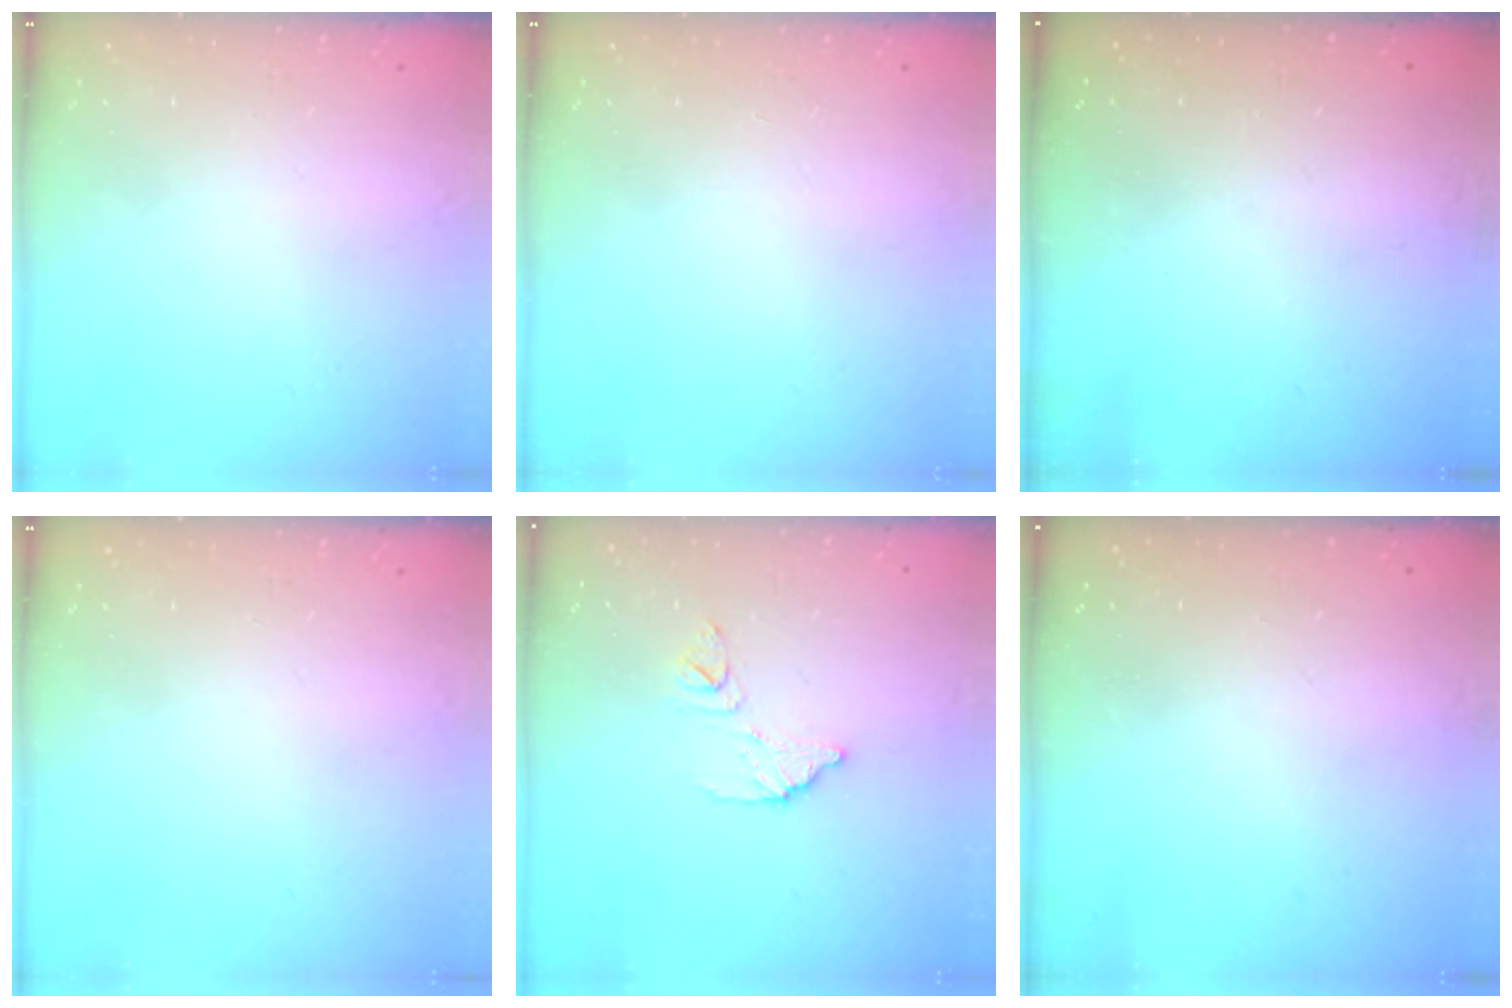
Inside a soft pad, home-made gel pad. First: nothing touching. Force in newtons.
{"total": 0.0}
{"total": 3.2, "press": 3.2, "slide": 0.1}
{"total": 0.0}
{"total": 8.8, "press": 8.7, "slide": 0.6}
{"total": 3.2, "press": 3.2, "slide": 0.1}